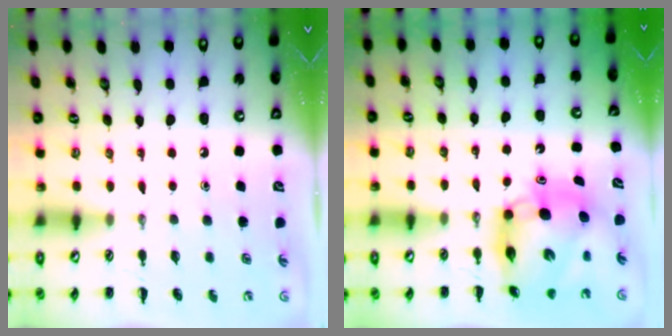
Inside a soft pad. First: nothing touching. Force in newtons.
{"total": 11.2, "press": 10.7, "slide": 3.3}